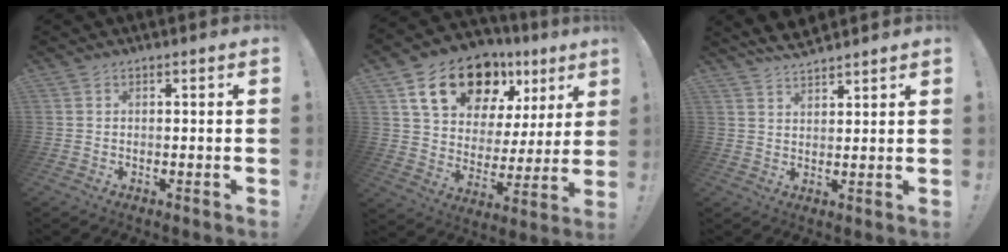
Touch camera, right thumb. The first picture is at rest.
{"total": 19.2, "force": [12.2, 11.2, 9.7], "torque": [-0.156, -0.068, 0.227]}
{"total": 5.2, "force": [4.9, 1.2, 1.5], "torque": [-0.028, -0.026, 0.090]}